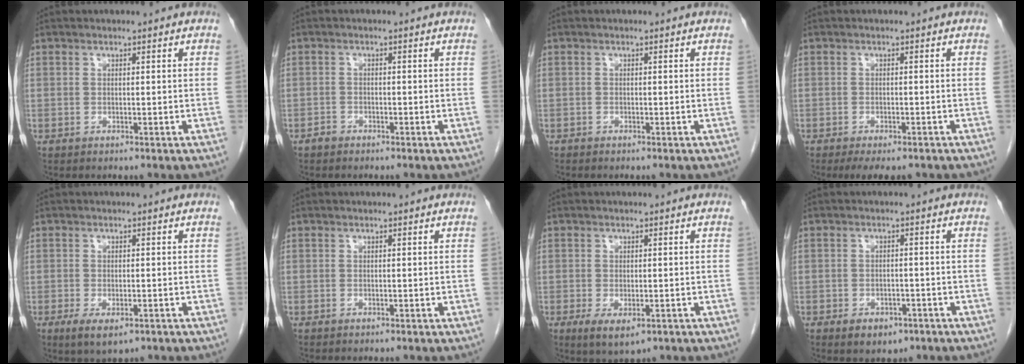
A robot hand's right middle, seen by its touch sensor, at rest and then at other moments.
{"total": 1.0, "force": [-0.9, 0.5, 0.1], "torque": [-0.004, 0.002, -0.018]}
{"total": 0.0}
{"total": 5.9, "force": [-4.5, 2.1, 3.1], "torque": [-0.037, -0.008, -0.064]}
{"total": 4.1, "force": [-2.1, 1.6, 3.2], "torque": [-0.055, -0.008, -0.026]}
{"total": 0.0}
{"total": 4.2, "force": [-1.9, 1.7, 3.3], "torque": [-0.053, -0.009, -0.020]}
{"total": 4.3, "force": [-2.5, 2.7, 2.2], "torque": [-0.026, 0.001, -0.025]}